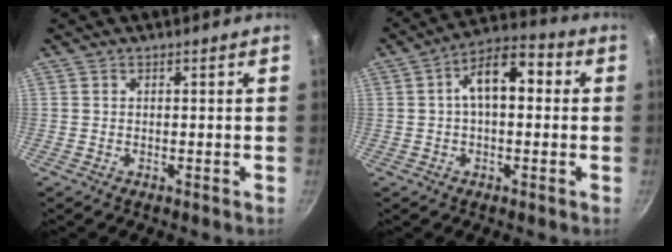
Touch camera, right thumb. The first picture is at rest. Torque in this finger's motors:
{"motor_torque": [-0.49, 1.76, 1.17, 0.08, 0.08]}